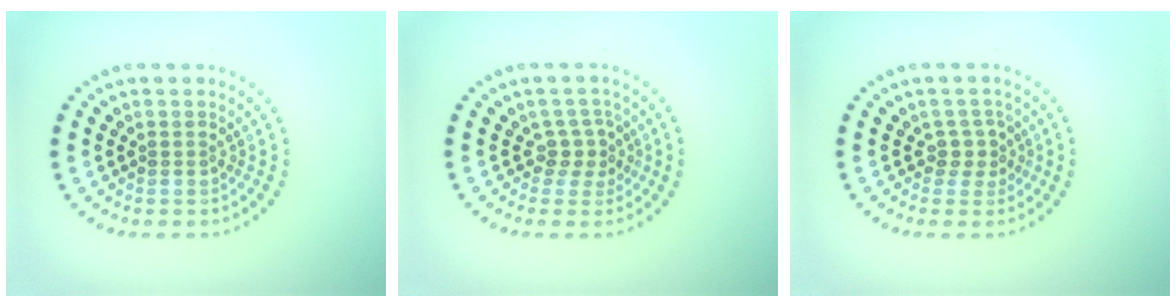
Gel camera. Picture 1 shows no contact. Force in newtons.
{"total": 2.0, "press": 1.6, "slide": 1.3}
{"total": 1.8, "press": 1.3, "slide": 1.3}